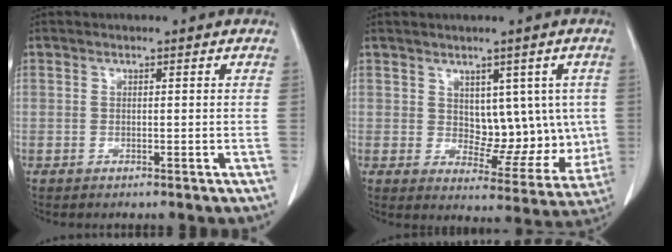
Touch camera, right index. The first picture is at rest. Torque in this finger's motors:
{"motor_torque": [0.07, 0.02, 0.02, 0.00]}